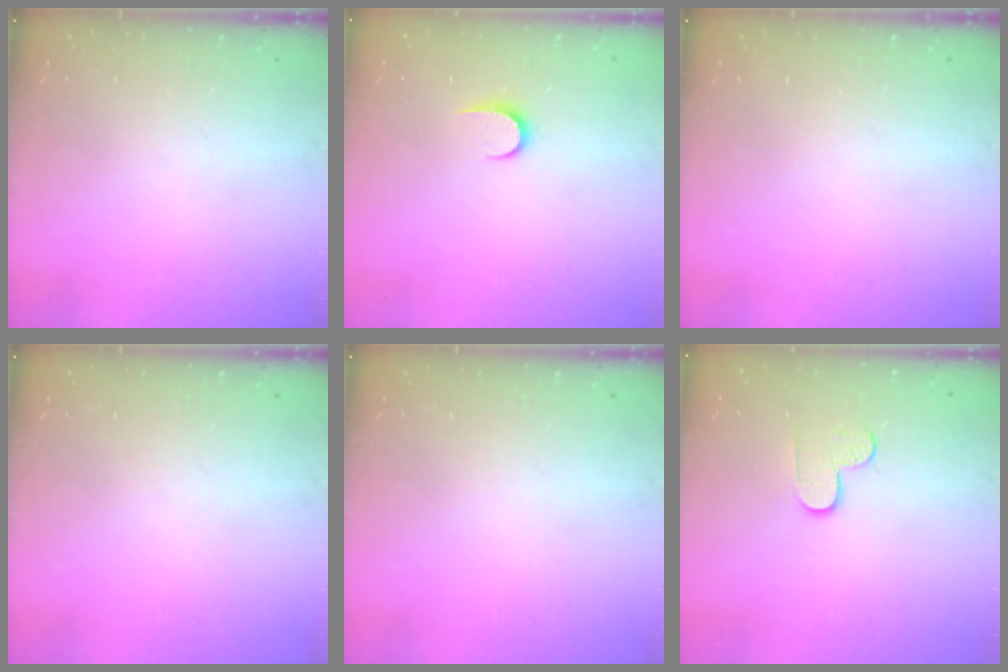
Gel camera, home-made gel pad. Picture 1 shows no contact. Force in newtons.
{"total": 5.4, "press": 5.4, "slide": 0.5}
{"total": 0.0}
{"total": 0.0}
{"total": 0.0}
{"total": 7.4, "press": 7.4, "slide": 0.7}